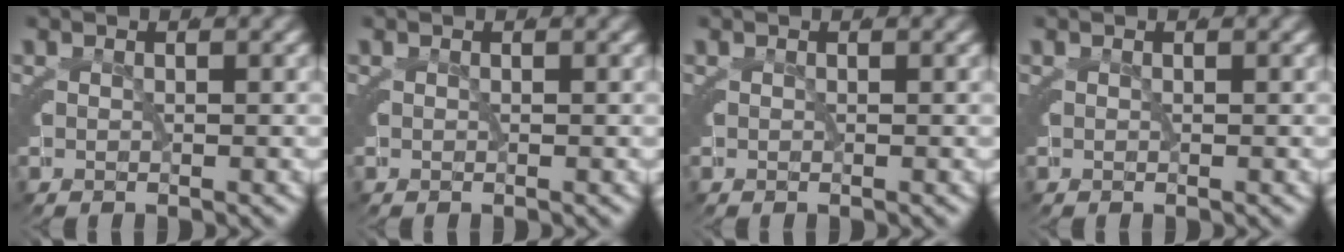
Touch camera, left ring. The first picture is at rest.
{"total": 0.0}
{"total": 0.0}
{"total": 0.0}